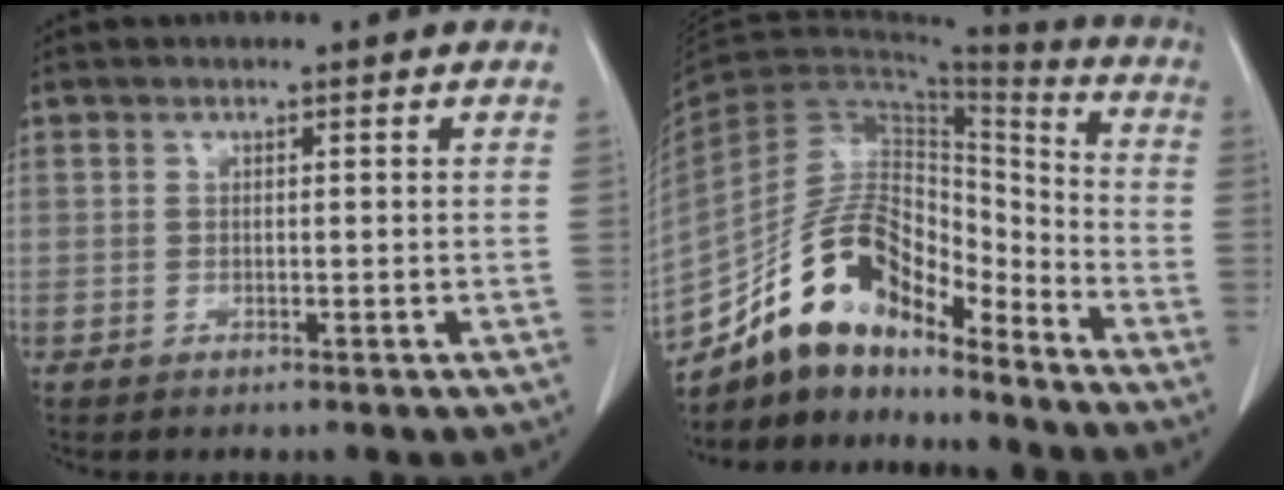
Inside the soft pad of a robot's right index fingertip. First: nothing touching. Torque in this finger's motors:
{"motor_torque": [-0.02, -0.04, -0.02, -0.04]}